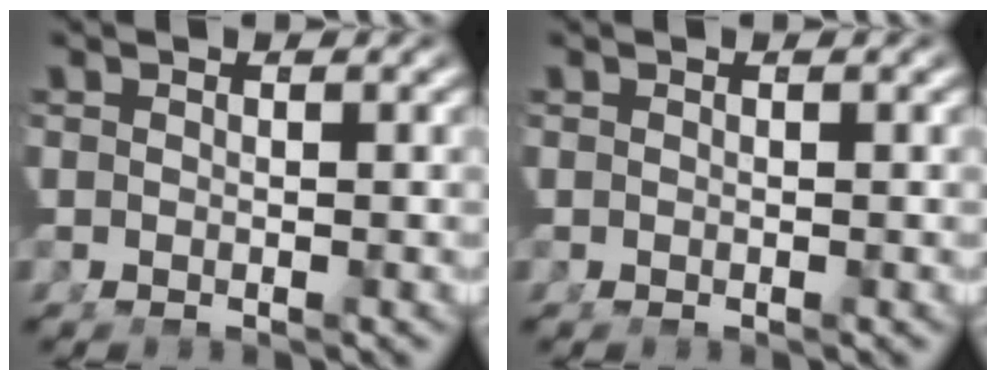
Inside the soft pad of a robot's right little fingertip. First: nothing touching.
{"total": 0.0}